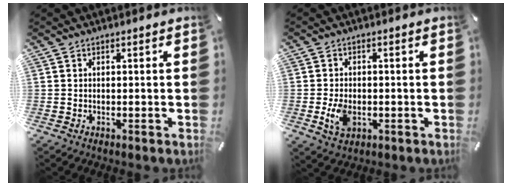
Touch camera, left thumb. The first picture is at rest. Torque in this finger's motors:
{"motor_torque": [0.22, 1.06, 0.60, 0.28, 0.03]}